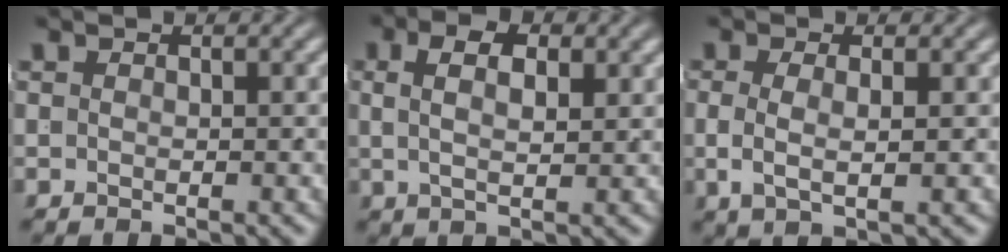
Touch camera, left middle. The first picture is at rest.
{"total": 4.3, "force": [1.4, 2.0, 3.6], "torque": [-0.044, 0.004, 0.020]}
{"total": 2.4, "force": [-0.1, 0.5, 2.4], "torque": [-0.045, -0.013, 0.008]}